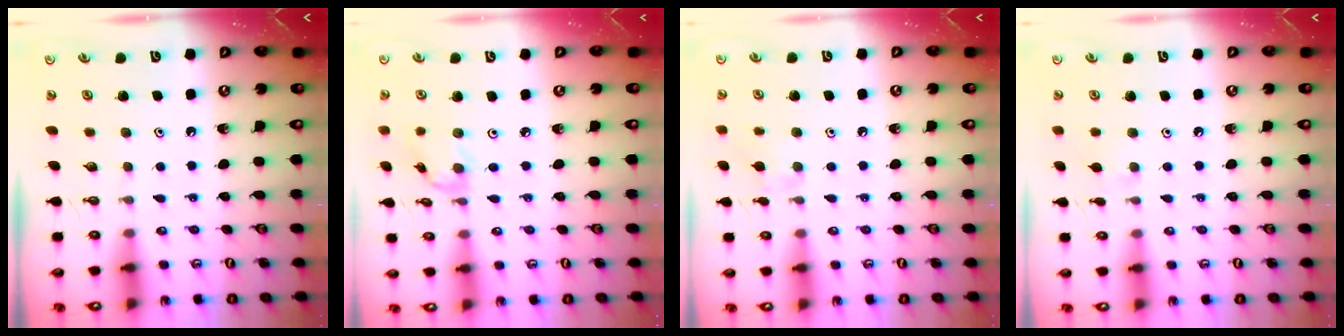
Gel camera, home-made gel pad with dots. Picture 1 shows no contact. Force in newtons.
{"total": 3.7, "press": 3.7, "slide": 0.3}
{"total": 6.6, "press": 6.5, "slide": 0.8}
{"total": 5.1, "press": 5.1, "slide": 0.8}